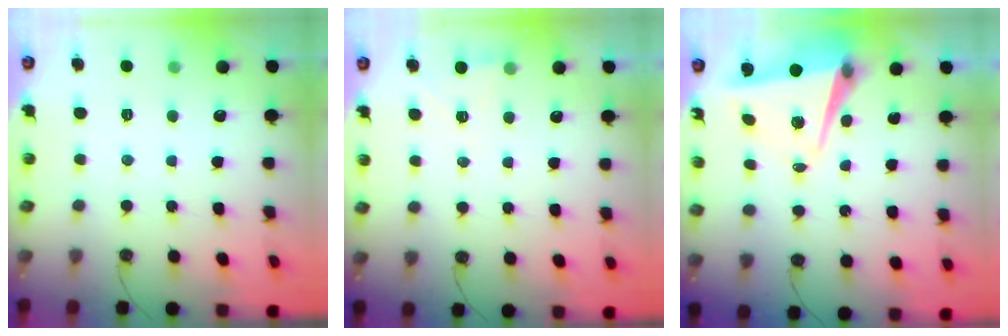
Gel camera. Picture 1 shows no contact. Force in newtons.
{"total": 2.7, "press": 2.3, "slide": 1.5}
{"total": 8.8, "press": 8.6, "slide": 1.5}